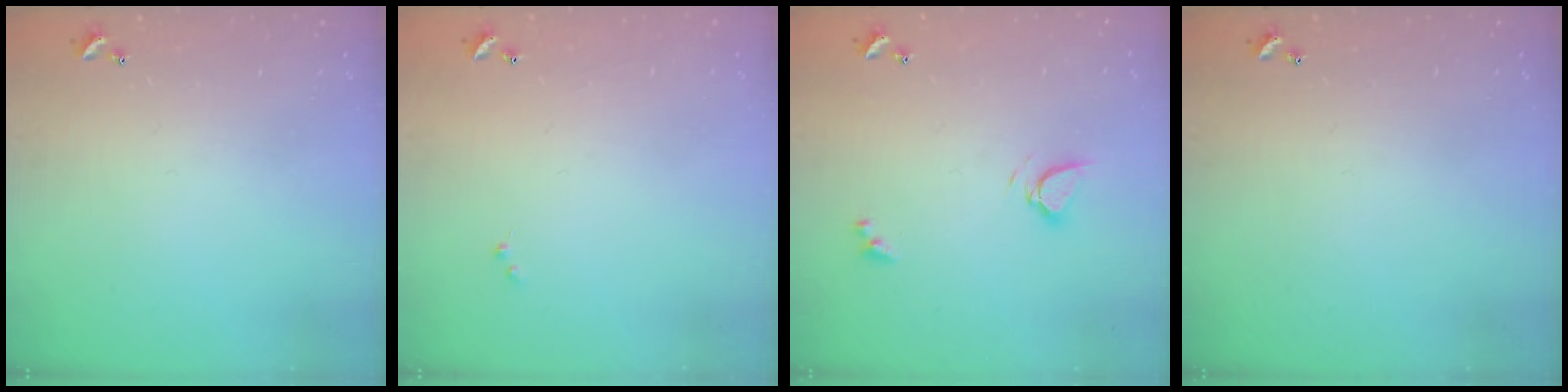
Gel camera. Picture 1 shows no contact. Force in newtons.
{"total": 0.0}
{"total": 3.6, "press": 3.6, "slide": 0.2}
{"total": 0.0}